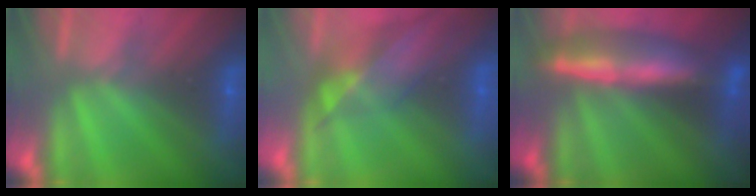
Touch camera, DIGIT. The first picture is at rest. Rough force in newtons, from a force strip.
{"total": 3.8}
{"total": 6.3}